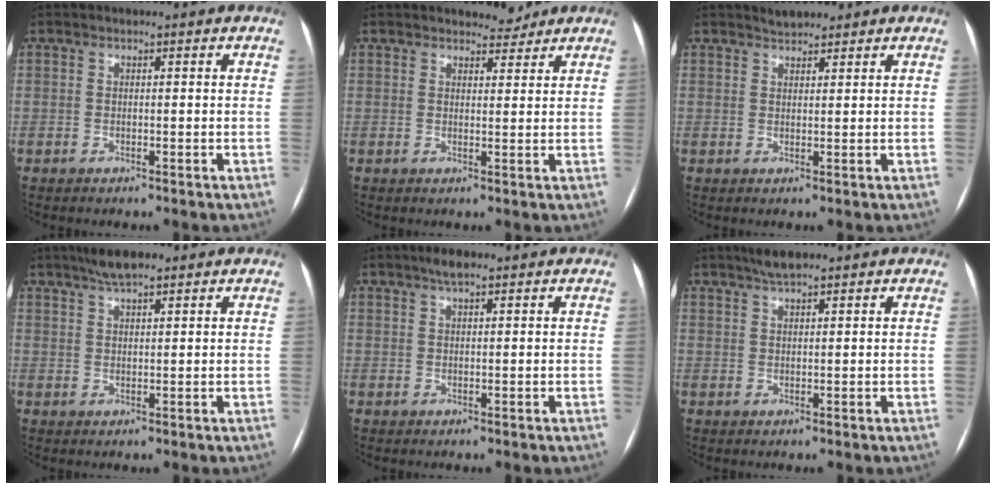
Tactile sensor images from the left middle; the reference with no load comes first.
{"total": 2.6, "force": [2.4, 1.0, 0.3], "torque": [-0.004, -0.004, 0.033]}
{"total": 2.0, "force": [1.9, 0.6, 0.5], "torque": [-0.013, 0.006, 0.033]}
{"total": 4.5, "force": [3.3, 1.0, 2.9], "torque": [-0.057, 0.013, 0.058]}
{"total": 2.5, "force": [1.7, 0.5, 1.7], "torque": [-0.035, 0.008, 0.030]}
{"total": 2.9, "force": [2.3, 0.4, 1.7], "torque": [-0.038, 0.007, 0.044]}